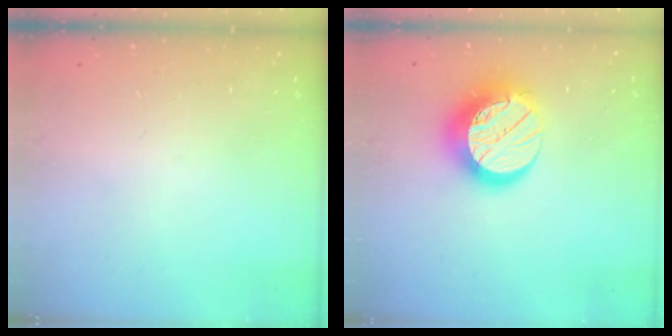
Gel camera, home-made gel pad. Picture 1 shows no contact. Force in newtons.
{"total": 13.9, "press": 13.9, "slide": 1.0}